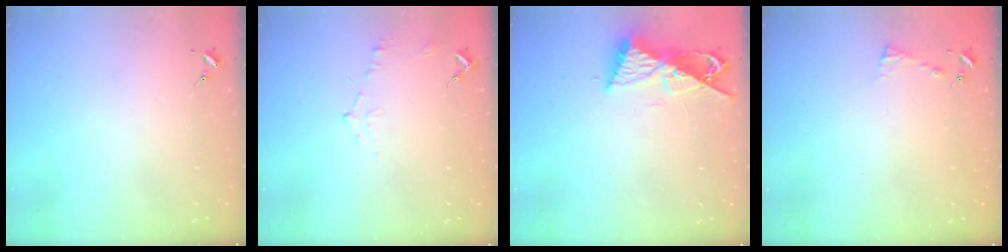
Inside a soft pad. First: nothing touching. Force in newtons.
{"total": 6.0, "press": 5.9, "slide": 0.7}
{"total": 9.4, "press": 9.3, "slide": 1.4}
{"total": 4.0, "press": 4.0, "slide": 0.4}